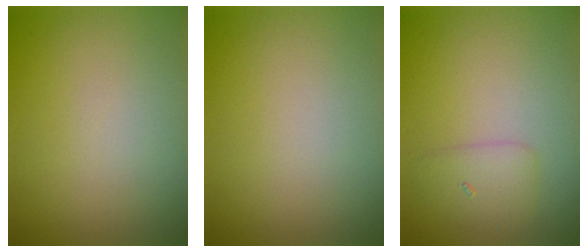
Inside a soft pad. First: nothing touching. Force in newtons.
{"total": 0.0}
{"total": 1.8, "press": 1.8, "slide": 0.1}